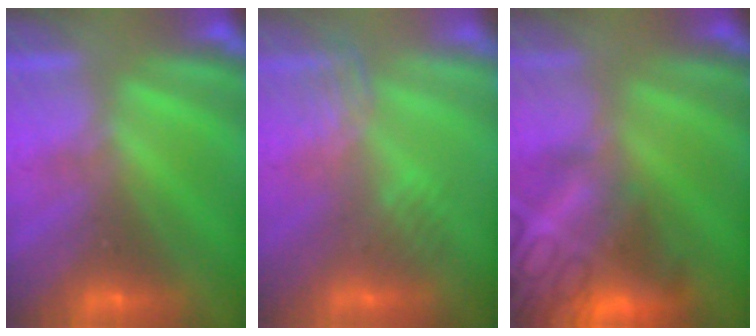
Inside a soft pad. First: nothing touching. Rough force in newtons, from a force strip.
{"total": 2.8}
{"total": 7.5}